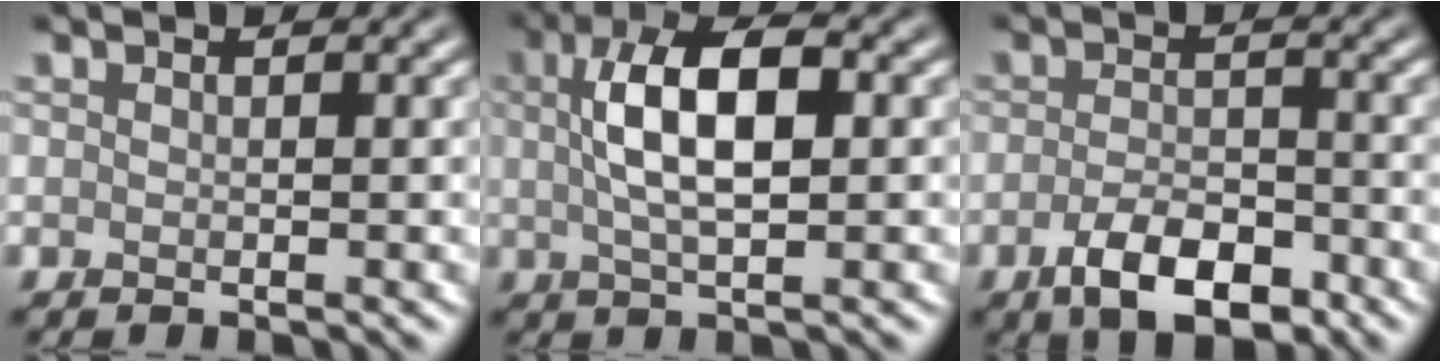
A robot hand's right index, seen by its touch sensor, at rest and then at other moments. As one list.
[{"total": 6.8, "force": [1.1, 2.7, 6.1], "torque": [-0.113, 0.011, 0.018]}, {"total": 5.0, "force": [-2.7, 2.3, 3.5], "torque": [-0.056, -0.001, -0.050]}]